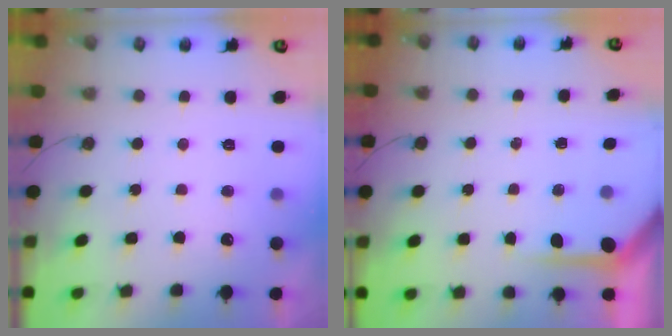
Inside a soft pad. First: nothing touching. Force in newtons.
{"total": 3.6, "press": 3.6, "slide": 0.4}